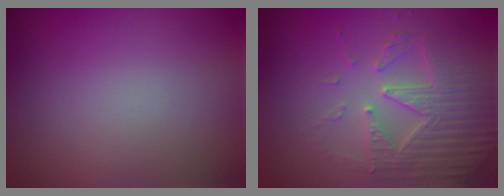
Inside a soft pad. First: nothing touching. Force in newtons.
{"total": 4.8, "press": 4.4, "slide": 2.0}